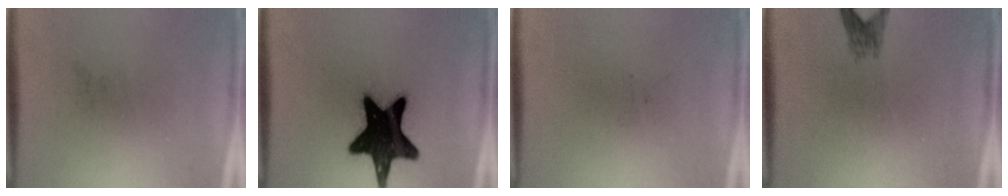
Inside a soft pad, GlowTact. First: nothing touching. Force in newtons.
{"total": 19.1}
{"total": 0.0}
{"total": 1.9}